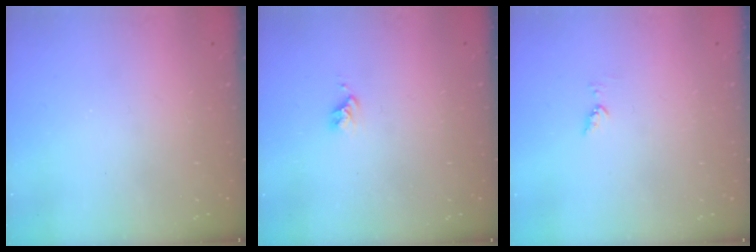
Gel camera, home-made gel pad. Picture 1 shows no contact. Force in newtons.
{"total": 2.7, "press": 2.7, "slide": 0.4}
{"total": 4.3, "press": 4.3, "slide": 0.7}